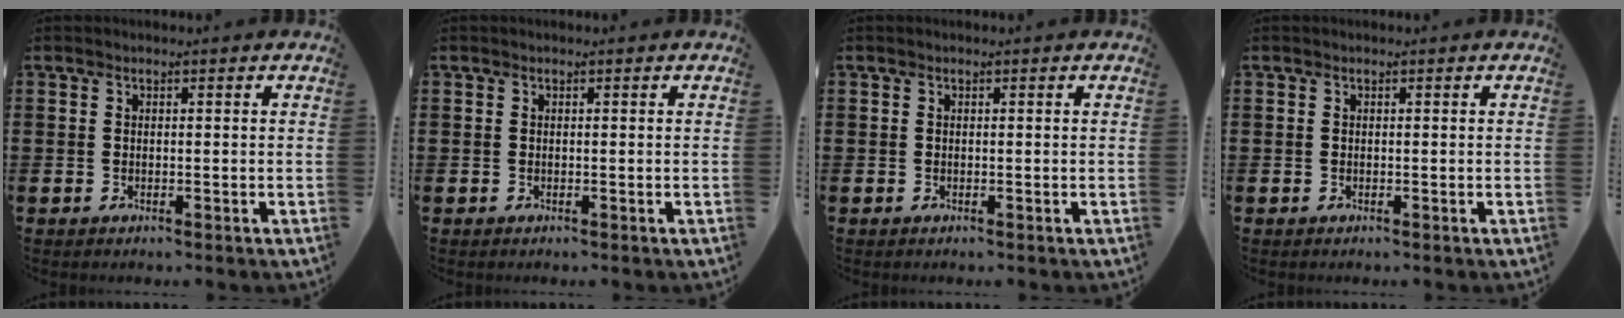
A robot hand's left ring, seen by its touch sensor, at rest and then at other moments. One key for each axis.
{"total": 0.0}
{"total": 0.0}
{"total": 0.0}